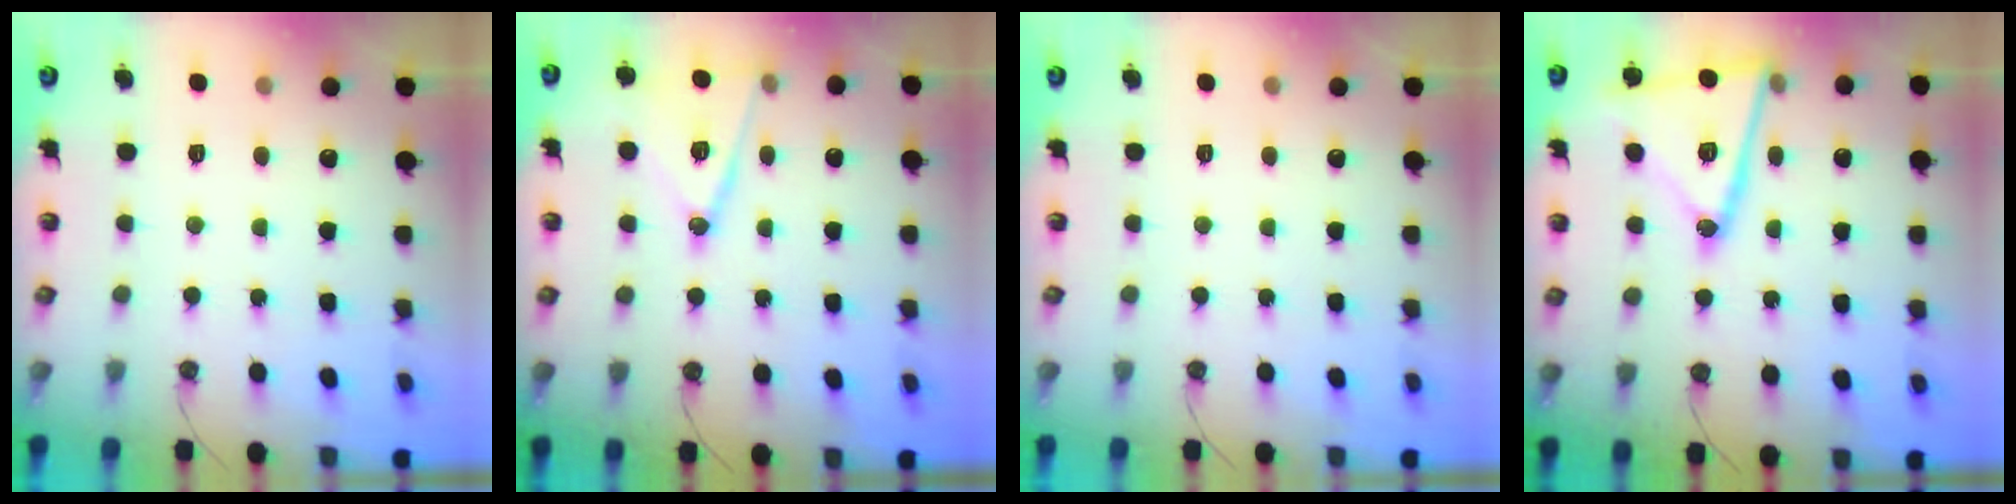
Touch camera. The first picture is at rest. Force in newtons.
{"total": 13.7, "press": 13.3, "slide": 3.5}
{"total": 0.0}
{"total": 19.8, "press": 19.7, "slide": 2.3}